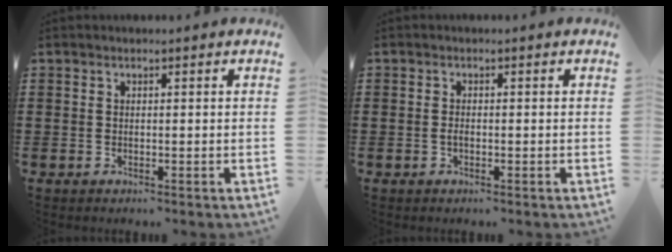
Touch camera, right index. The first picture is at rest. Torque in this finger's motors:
{"motor_torque": [2.14, 0.00, 0.15, 0.03]}